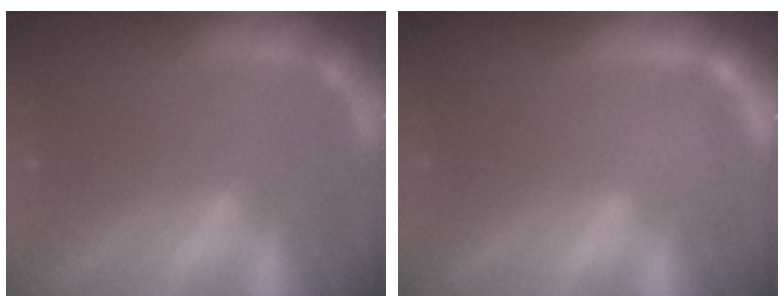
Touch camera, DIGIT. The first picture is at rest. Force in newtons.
{"total": 2.0}